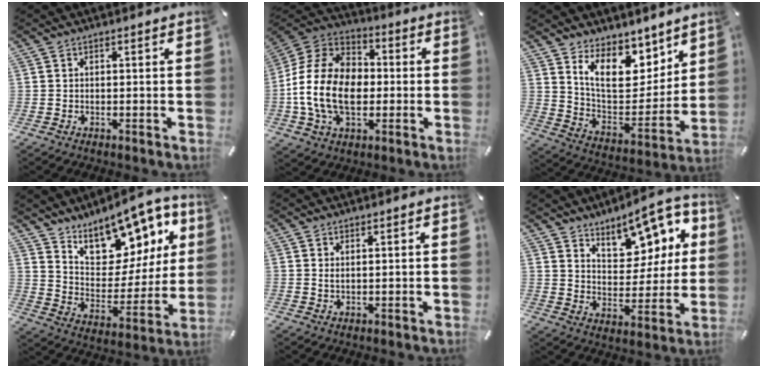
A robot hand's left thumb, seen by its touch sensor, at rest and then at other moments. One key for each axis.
{"total": 17.4, "fx": -3.2, "fy": 12.6, "fz": 11.6, "tx": -0.259, "ty": 0.031, "tz": -0.060}
{"total": 13.4, "fx": 9.1, "fy": 7.8, "fz": 6.0, "tx": -0.100, "ty": -0.076, "tz": 0.170}
{"total": 16.2, "fx": 12.1, "fy": 8.4, "fz": 6.6, "tx": -0.086, "ty": -0.105, "tz": 0.211}
{"total": 1.2, "fx": 0.7, "fy": 0.3, "fz": 0.9, "tx": -0.019, "ty": -0.001, "tz": 0.013}
{"total": 12.7, "fx": 9.2, "fy": 6.9, "fz": 5.4, "tx": -0.070, "ty": -0.074, "tz": 0.163}